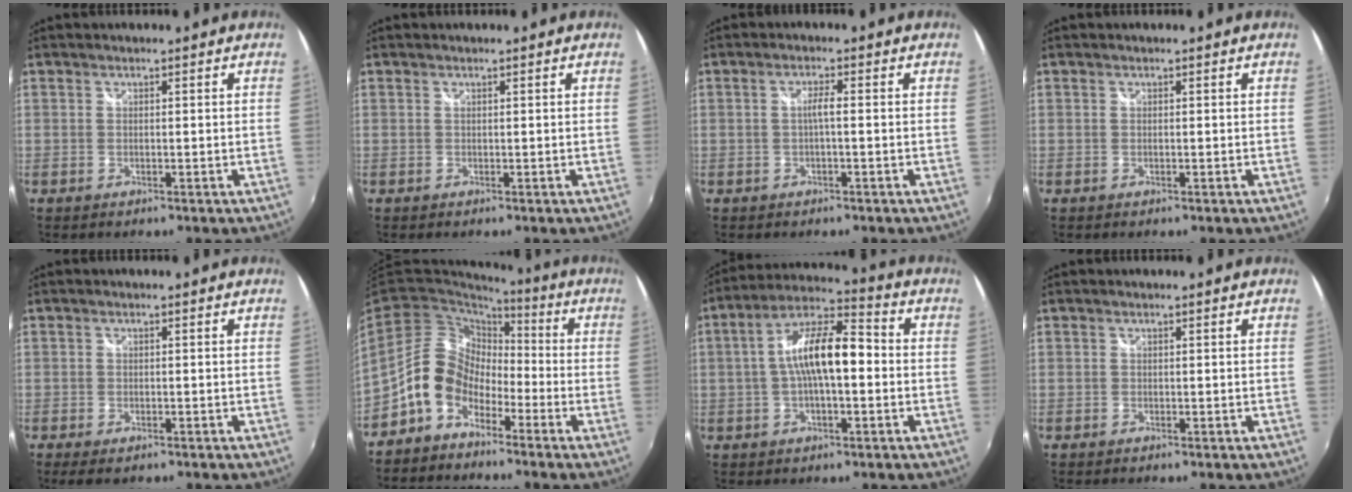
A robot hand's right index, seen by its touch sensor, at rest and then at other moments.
{"total": 0.0}
{"total": 1.9, "force": [-0.4, 0.0, 1.9], "torque": [-0.035, 0.004, -0.008]}
{"total": 0.0}
{"total": 3.1, "force": [-2.2, 1.3, 1.8], "torque": [-0.036, -0.014, -0.036]}
{"total": 11.0, "force": [-5.8, 7.9, 5.0], "torque": [-0.101, 0.029, -0.114]}
{"total": 12.0, "force": [-0.5, 4.1, 11.3], "torque": [-0.210, 0.022, -0.014]}
{"total": 0.0}